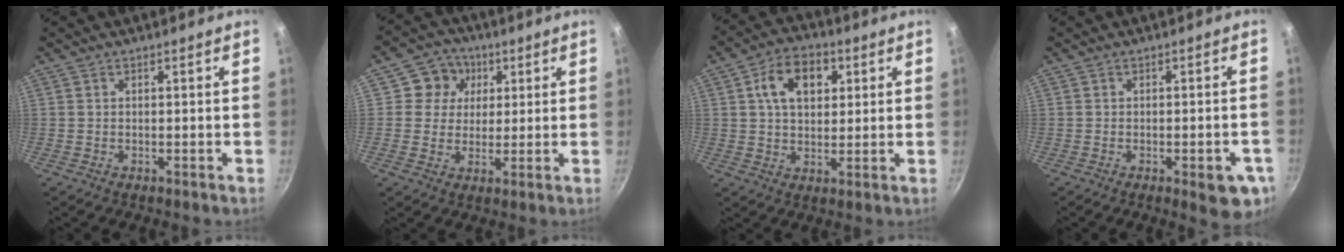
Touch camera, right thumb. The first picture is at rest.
{"total": 7.4, "force": [2.4, 6.8, 1.9], "torque": [0.009, -0.001, 0.026]}
{"total": 10.6, "force": [3.3, 7.1, 7.2], "torque": [-0.094, 0.003, 0.046]}
{"total": 7.1, "force": [-2.7, 2.4, 6.1], "torque": [-0.051, 0.006, -0.030]}